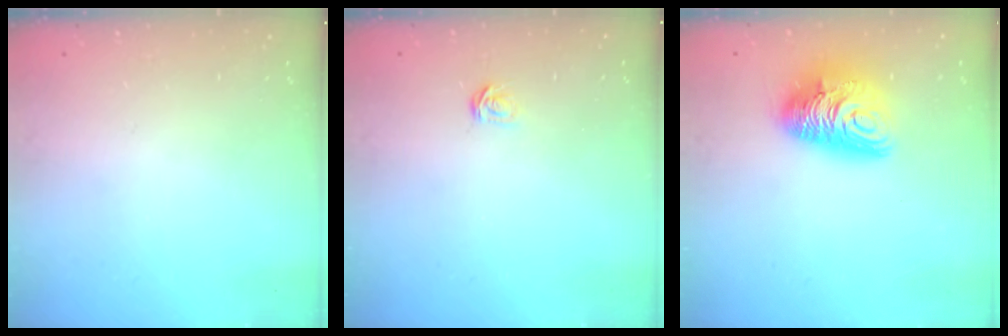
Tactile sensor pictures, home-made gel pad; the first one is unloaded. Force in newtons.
{"total": 3.1, "press": 3.1, "slide": 0.3}
{"total": 13.0, "press": 12.9, "slide": 1.6}